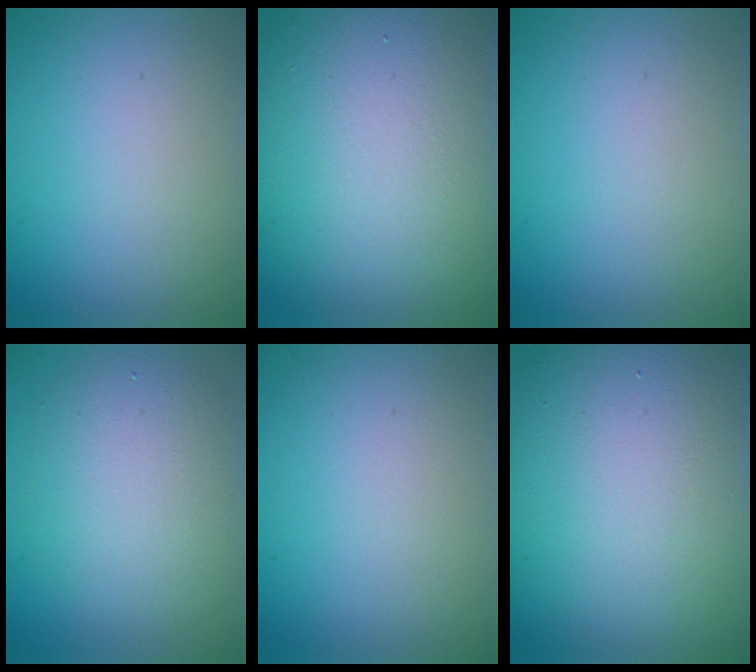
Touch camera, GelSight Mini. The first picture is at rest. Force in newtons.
{"total": 16.3, "press": 16.2, "slide": 1.1}
{"total": 0.0}
{"total": 5.3, "press": 5.3, "slide": 0.6}
{"total": 0.0}
{"total": 14.6, "press": 14.6, "slide": 0.5}